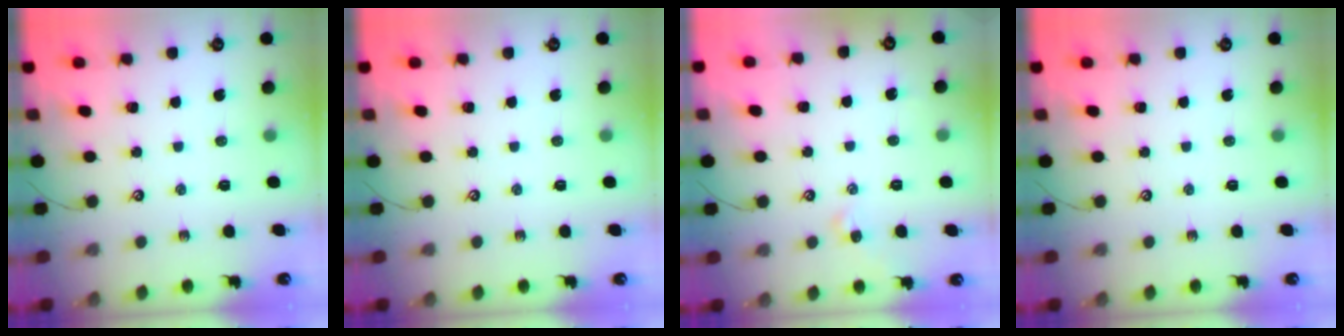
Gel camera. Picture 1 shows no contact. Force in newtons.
{"total": 0.0}
{"total": 2.1, "press": 2.0, "slide": 0.6}
{"total": 0.0}